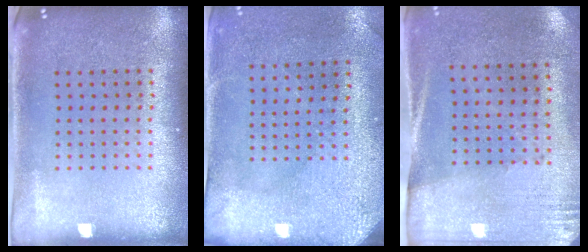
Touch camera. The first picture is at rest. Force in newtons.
{"total": 3.0, "press": 2.4, "slide": 1.7}
{"total": 2.7, "press": 2.4, "slide": 1.3}